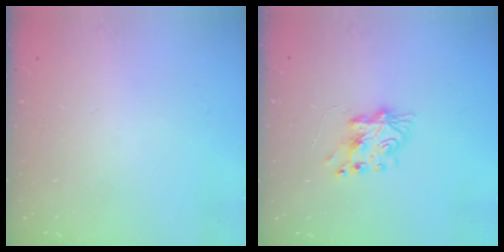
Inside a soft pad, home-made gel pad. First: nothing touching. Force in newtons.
{"total": 7.9, "press": 7.8, "slide": 1.0}